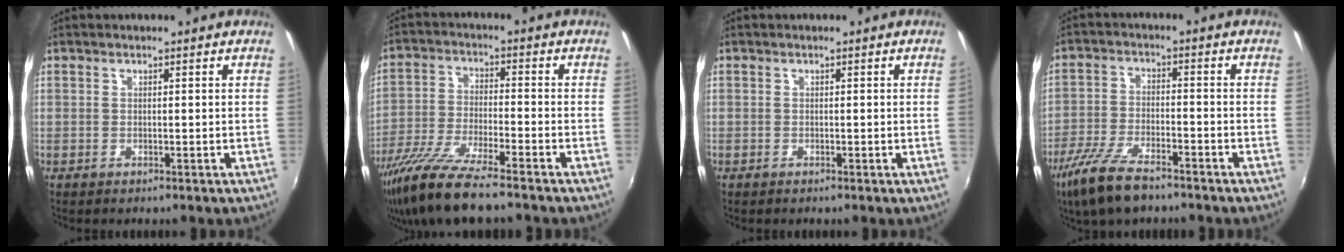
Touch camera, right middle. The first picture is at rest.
{"total": 13.4, "force": [-10.6, 1.4, 8.1], "torque": [-0.174, -0.034, -0.201]}
{"total": 0.9, "force": [0.0, -0.5, 0.7], "torque": [-0.004, -0.008, 0.001]}
{"total": 11.0, "force": [-8.0, 3.5, 6.7], "torque": [-0.155, -0.024, -0.153]}